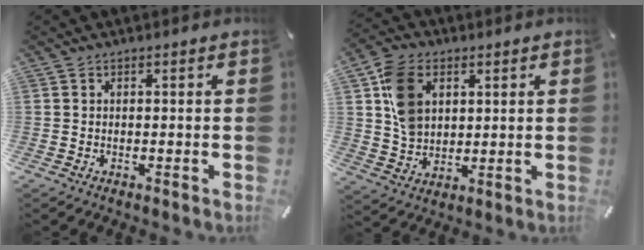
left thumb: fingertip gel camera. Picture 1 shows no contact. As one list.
[{"total": 10.7, "force": [3.3, 8.3, 5.8], "torque": [-0.126, 0.011, 0.067]}]